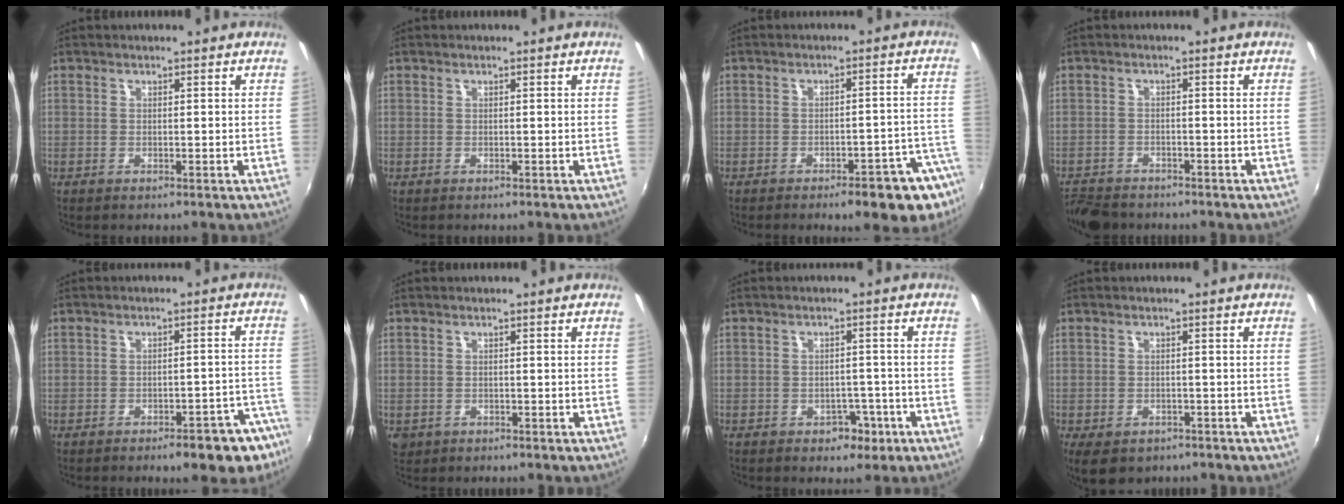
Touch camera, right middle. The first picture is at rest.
{"total": 0.0}
{"total": 9.7, "force": [-6.8, 2.3, 6.6], "torque": [-0.059, 0.004, -0.081]}
{"total": 7.0, "force": [-6.2, 2.7, 1.8], "torque": [-0.062, -0.013, -0.108]}
{"total": 8.0, "force": [-6.3, 2.7, 4.2], "torque": [-0.039, 0.026, -0.063]}
{"total": 2.5, "force": [-0.7, 2.2, 1.1], "torque": [-0.024, -0.004, -0.008]}
{"total": 4.1, "force": [-2.2, 3.0, 1.7], "torque": [-0.034, 0.004, -0.019]}
{"total": 6.5, "force": [-4.0, 3.9, 3.3], "torque": [-0.073, -0.027, -0.055]}